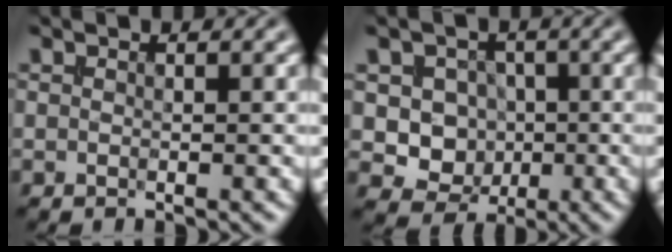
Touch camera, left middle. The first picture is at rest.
{"total": 5.0, "force": [-0.1, 4.6, 2.0], "torque": [-0.008, 0.005, -0.019]}